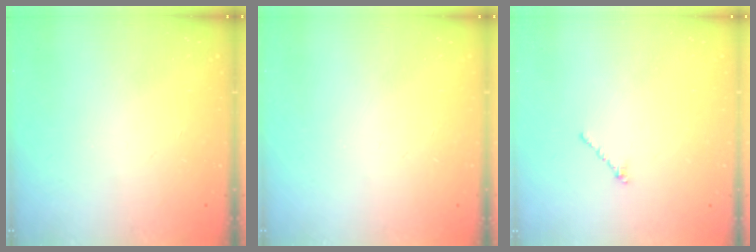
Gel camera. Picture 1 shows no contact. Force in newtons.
{"total": 0.0}
{"total": 1.2, "press": 1.1, "slide": 0.5}